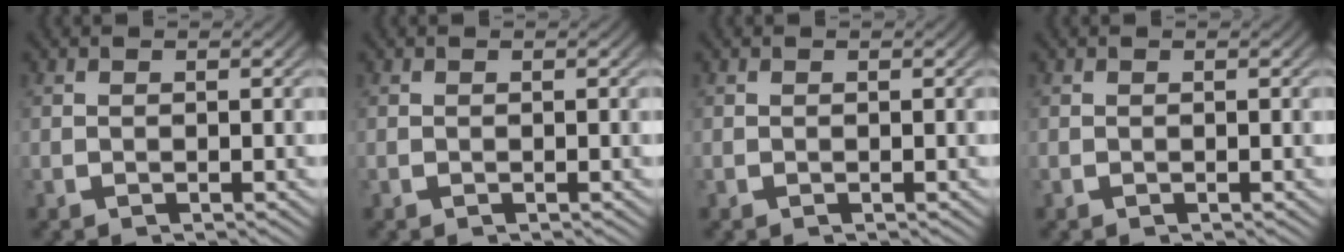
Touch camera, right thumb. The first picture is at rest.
{"total": 0.0}
{"total": 0.0}
{"total": 0.0}